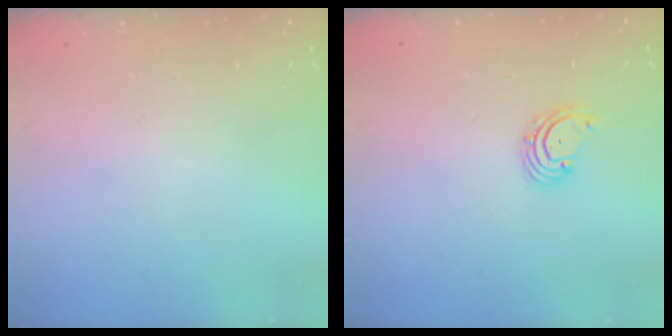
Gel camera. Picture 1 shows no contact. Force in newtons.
{"total": 2.6, "press": 2.5, "slide": 0.6}